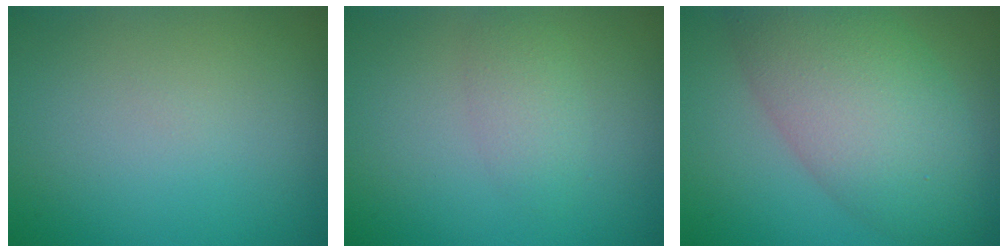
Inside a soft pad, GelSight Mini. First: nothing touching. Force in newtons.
{"total": 1.9, "press": 1.9, "slide": 0.1}
{"total": 9.1, "press": 9.1, "slide": 0.3}